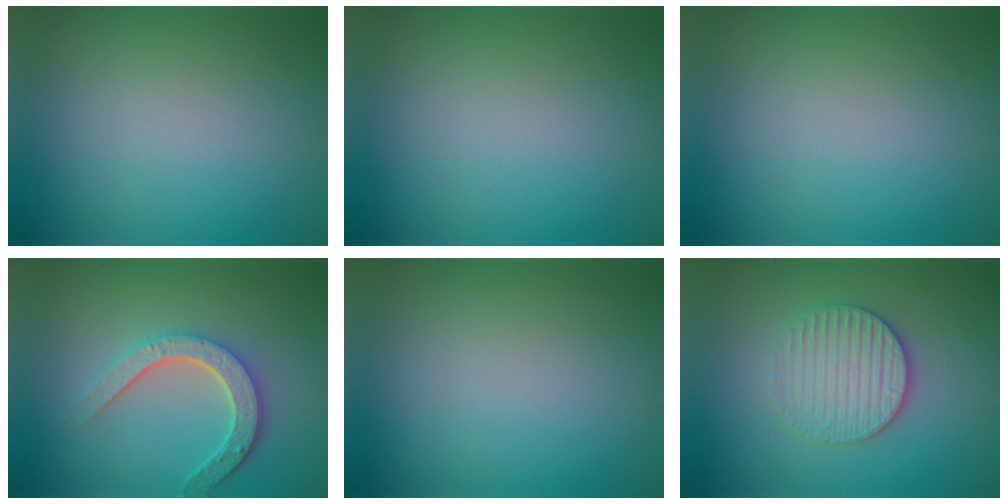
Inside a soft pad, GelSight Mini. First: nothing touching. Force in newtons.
{"total": 0.0}
{"total": 0.0}
{"total": 4.4, "press": 3.4, "slide": 2.8}
{"total": 0.0}
{"total": 3.5, "press": 3.2, "slide": 1.4}